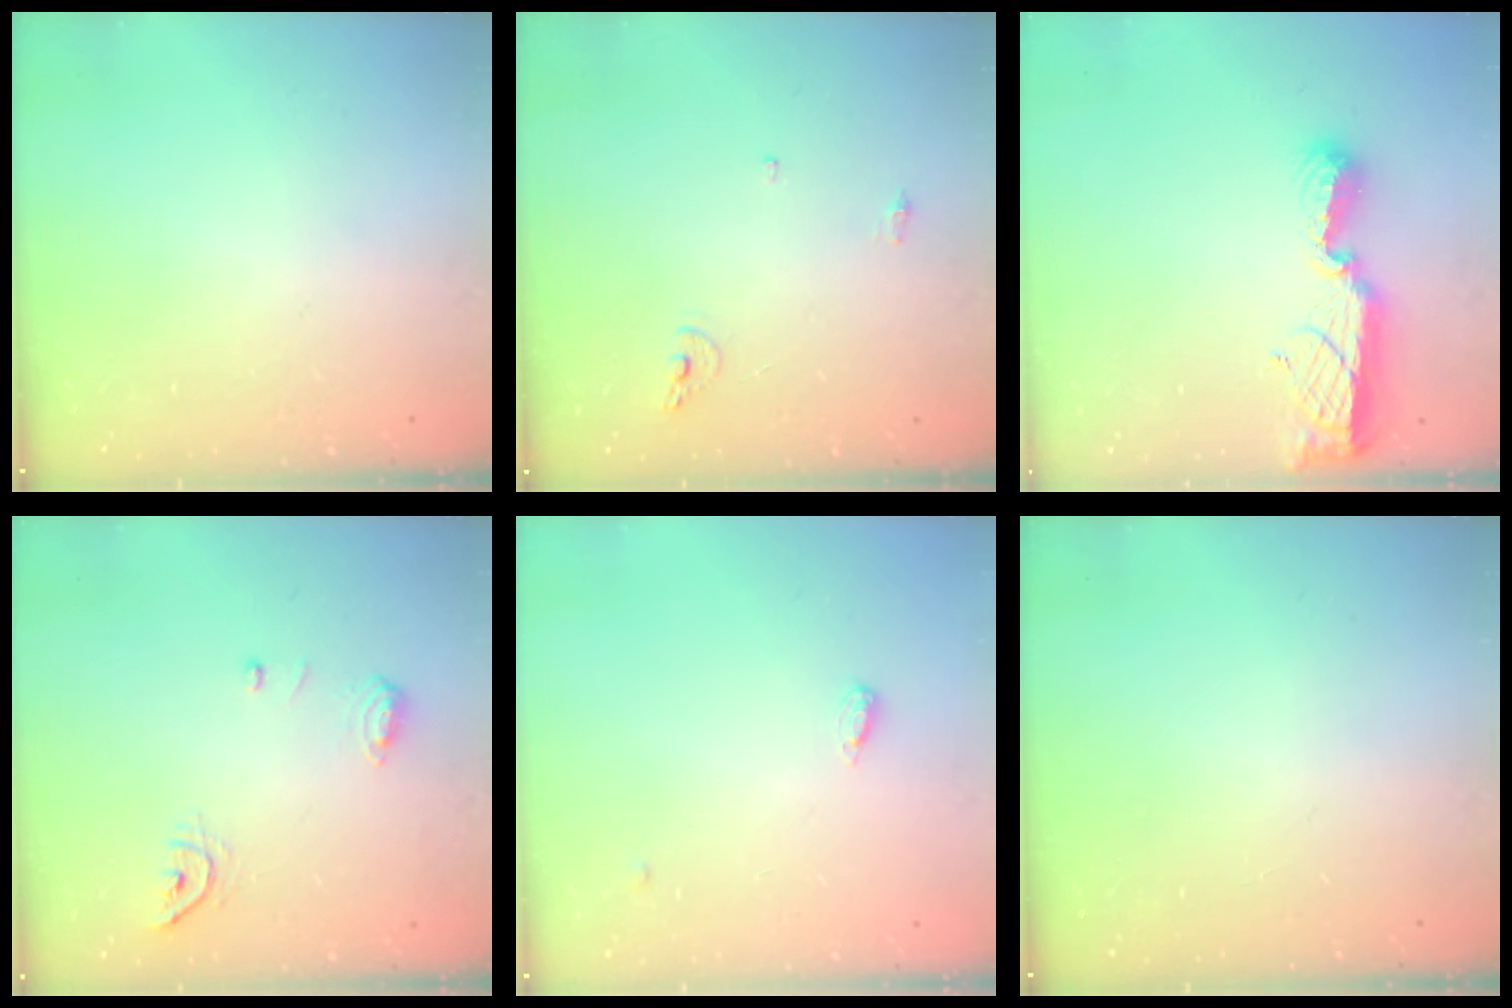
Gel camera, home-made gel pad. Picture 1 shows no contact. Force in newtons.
{"total": 6.6, "press": 6.6, "slide": 0.7}
{"total": 9.9, "press": 9.9, "slide": 0.8}
{"total": 7.9, "press": 7.8, "slide": 1.3}
{"total": 4.0, "press": 3.9, "slide": 0.7}
{"total": 0.0}